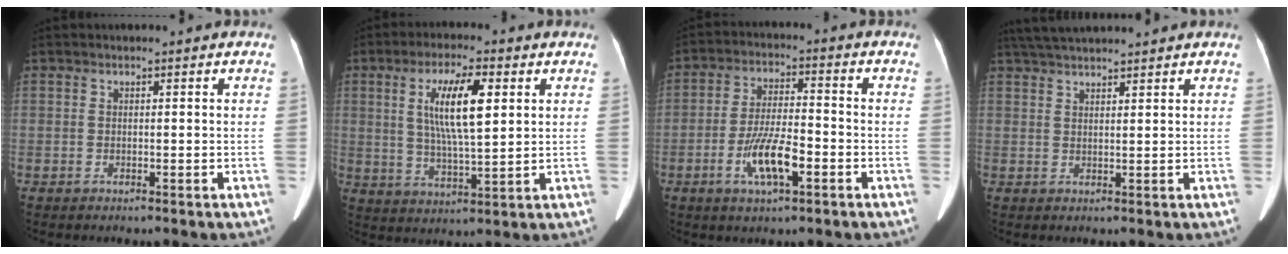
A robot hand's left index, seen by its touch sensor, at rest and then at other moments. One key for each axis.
{"total": 9.4, "fx": 2.3, "fy": 1.6, "fz": 9.0, "tx": -0.168, "ty": -0.002, "tz": 0.047}
{"total": 8.1, "fx": -3.7, "fy": 1.7, "fz": 7.0, "tx": -0.136, "ty": -0.010, "tz": -0.063}
{"total": 9.0, "fx": 8.1, "fy": 0.4, "fz": 3.9, "tx": -0.068, "ty": 0.027, "tz": 0.126}